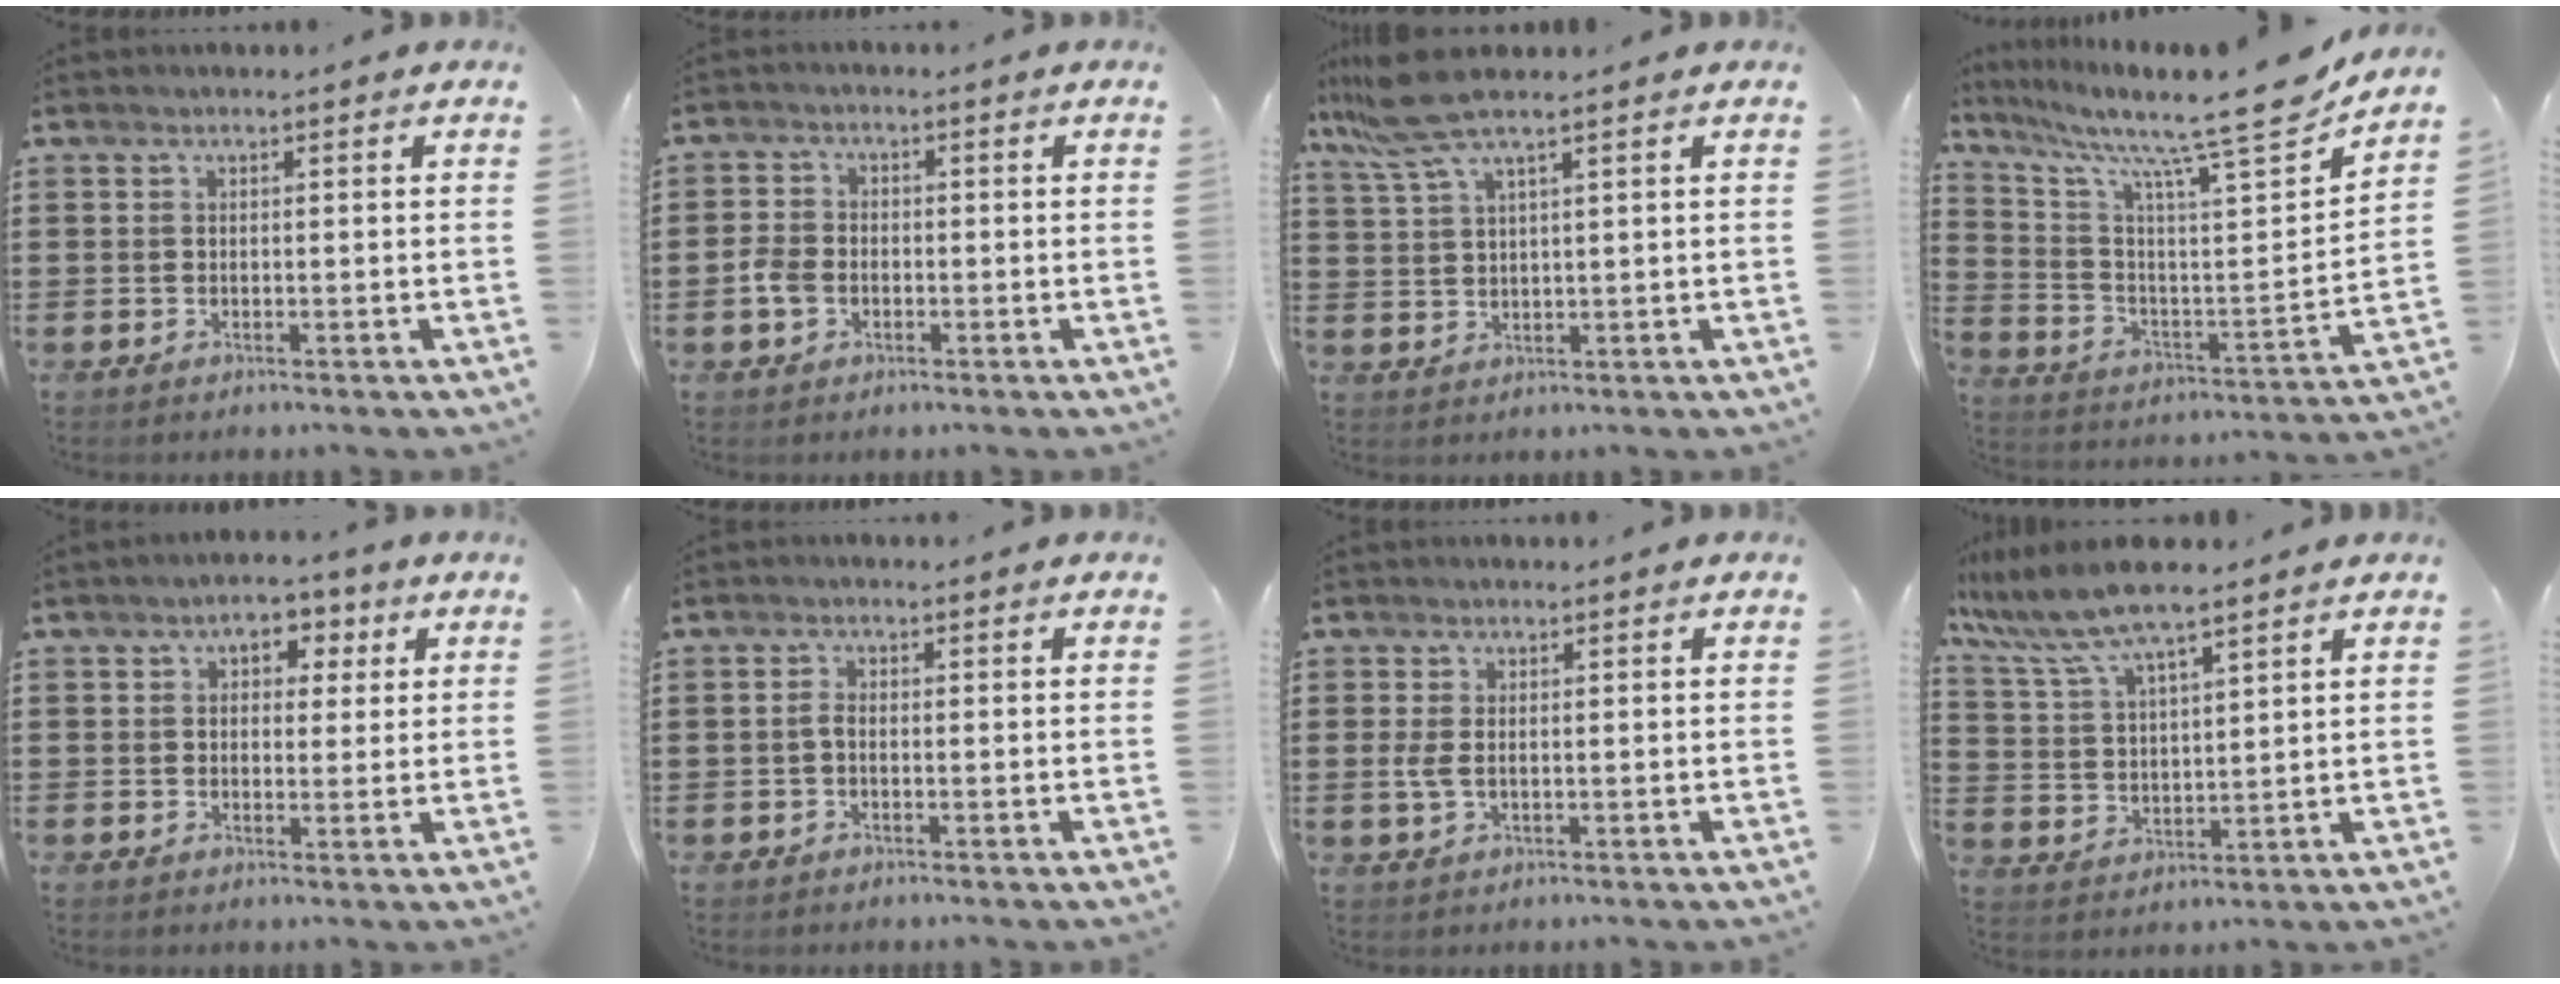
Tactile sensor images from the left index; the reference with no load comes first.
{"total": 3.2, "force": [-0.9, 2.3, 2.0], "torque": [-0.052, -0.003, -0.020]}
{"total": 6.5, "force": [4.6, 0.6, 4.5], "torque": [-0.109, -0.002, 0.083]}
{"total": 13.3, "force": [11.1, 0.8, 7.3], "torque": [-0.152, -0.083, 0.171]}
{"total": 3.7, "force": [1.5, 3.1, 1.3], "torque": [-0.027, 0.005, 0.019]}
{"total": 1.5, "force": [-0.5, 0.6, 1.3], "torque": [-0.034, -0.002, -0.012]}
{"total": 2.4, "force": [0.0, 0.9, 2.2], "torque": [-0.057, -0.005, -0.005]}
{"total": 8.3, "force": [6.9, 1.1, 4.5], "torque": [-0.110, -0.018, 0.125]}